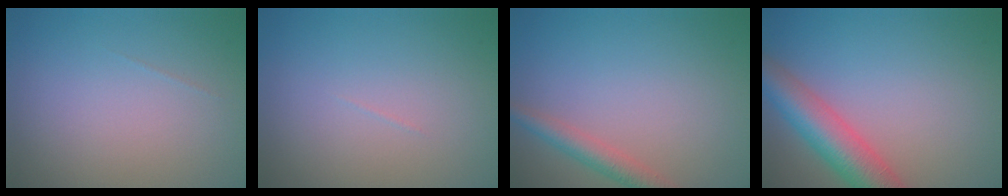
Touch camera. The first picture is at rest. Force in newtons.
{"total": 0.0}
{"total": 2.7, "press": 2.7, "slide": 0.1}
{"total": 6.5, "press": 6.5, "slide": 0.5}